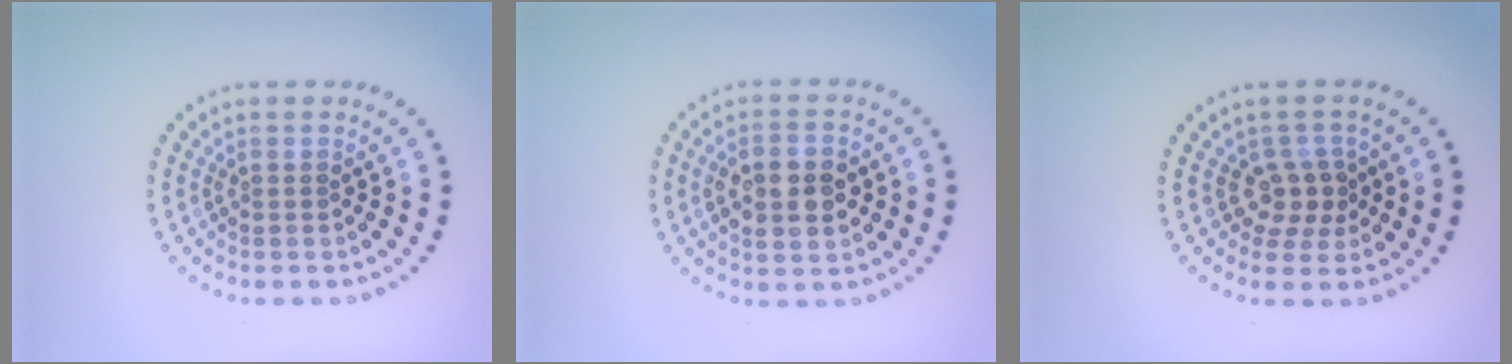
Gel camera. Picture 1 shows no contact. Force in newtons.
{"total": 4.2, "press": 4.2, "slide": 0.4}
{"total": 2.3, "press": 1.9, "slide": 1.3}